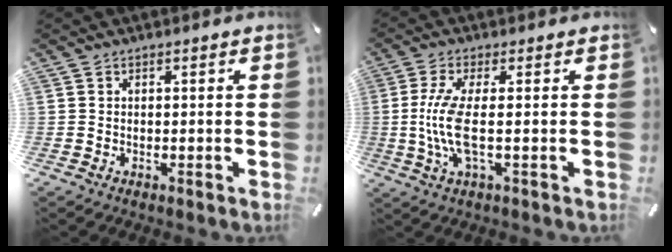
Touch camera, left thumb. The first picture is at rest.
{"total": 9.3, "force": [-0.2, 2.4, 9.0], "torque": [-0.197, -0.019, -0.007]}